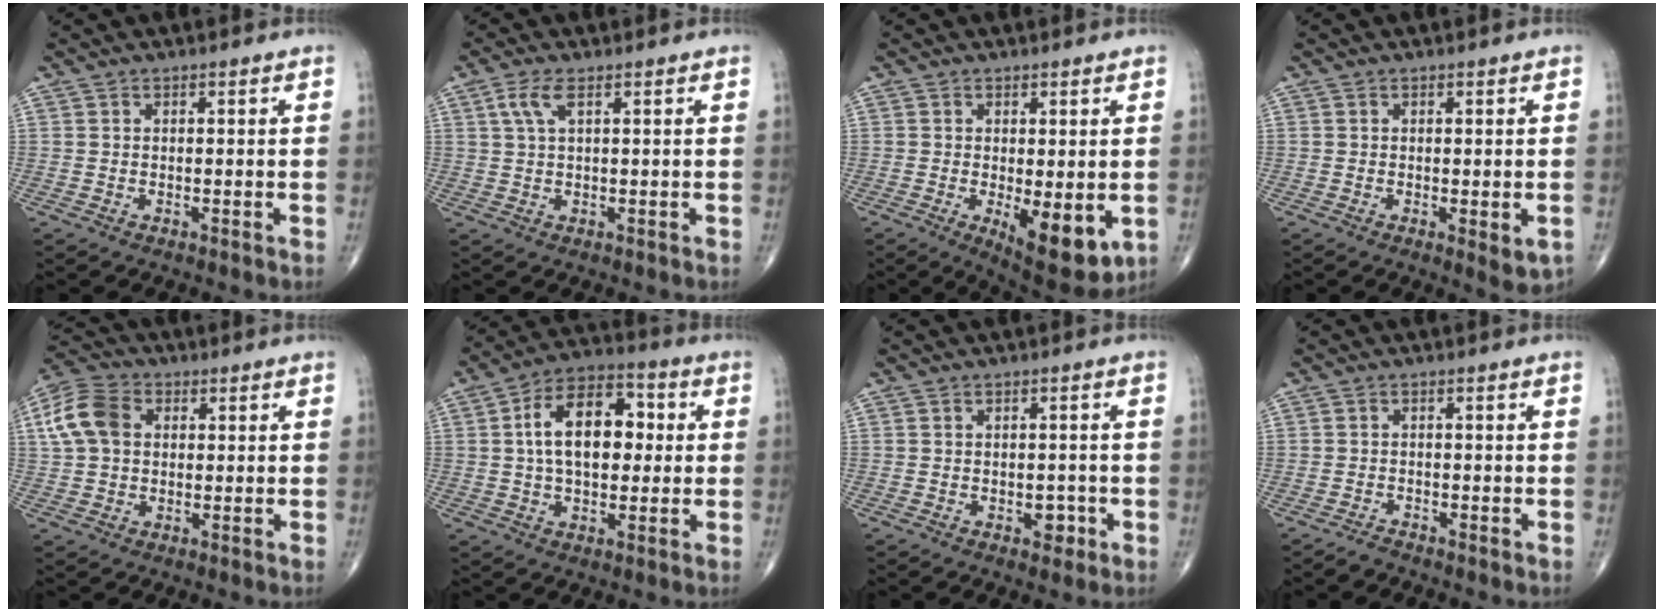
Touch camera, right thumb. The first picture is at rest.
{"total": 3.8, "force": [1.6, 1.4, 3.2], "torque": [-0.076, 0.008, 0.036]}
{"total": 10.2, "force": [-2.3, 3.9, 9.1], "torque": [-0.122, -0.024, -0.023]}
{"total": 3.7, "force": [-1.0, 1.3, 3.3], "torque": [-0.042, -0.010, -0.010]}
{"total": 9.7, "force": [1.8, 7.1, 6.3], "torque": [-0.124, 0.019, 0.028]}
{"total": 14.8, "force": [1.8, 8.8, 11.7], "torque": [-0.169, 0.025, 0.021]}
{"total": 2.7, "force": [-1.1, 1.8, 1.8], "torque": [-0.008, 0.004, -0.011]}
{"total": 1.3, "force": [-1.2, 0.3, 0.2], "torque": [-0.006, 0.000, -0.025]}